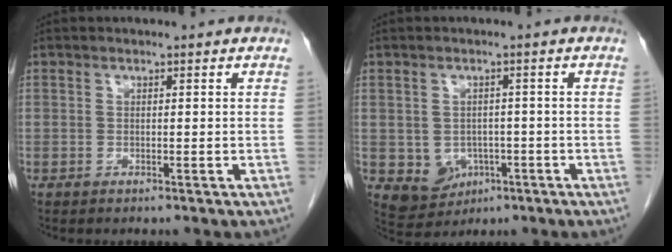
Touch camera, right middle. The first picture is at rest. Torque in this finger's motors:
{"motor_torque": [0.30, -0.14, 0.00, 0.03]}